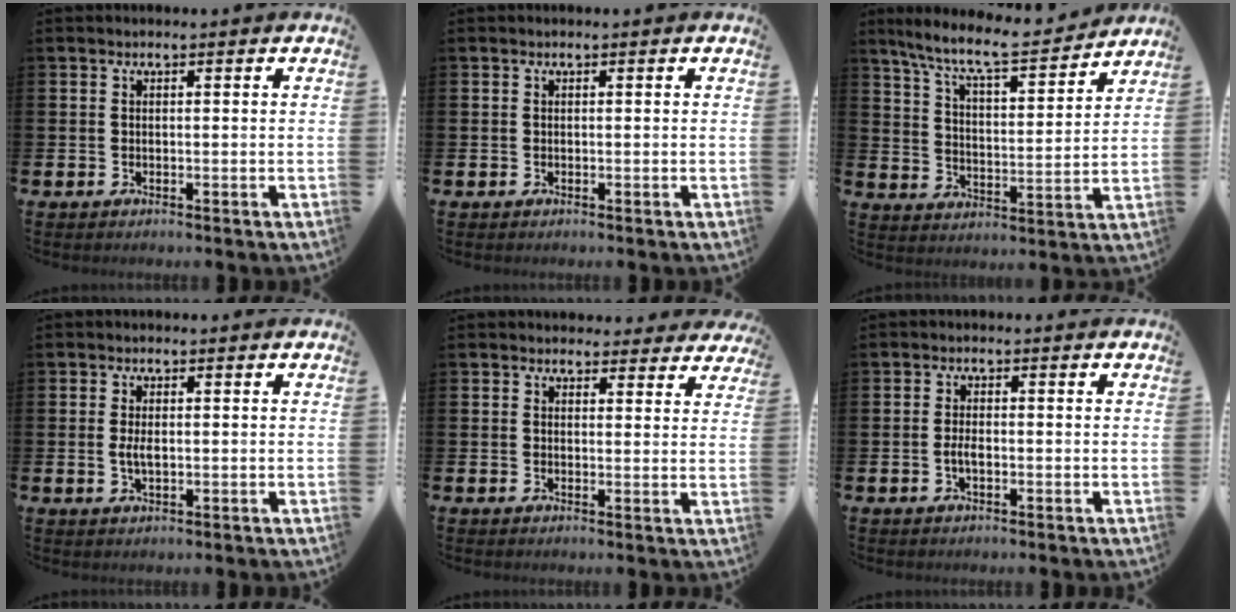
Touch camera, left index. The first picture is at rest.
{"total": 0.0}
{"total": 9.3, "force": [8.3, 1.3, 4.1], "torque": [-0.113, -0.049, 0.142]}
{"total": 2.1, "force": [0.0, 1.0, 1.9], "torque": [-0.033, 0.001, -0.002]}
{"total": 3.1, "force": [2.9, 1.1, 0.0], "torque": [0.003, -0.013, 0.050]}
{"total": 1.8, "force": [-0.5, 0.8, 1.6], "torque": [-0.026, -0.001, -0.011]}